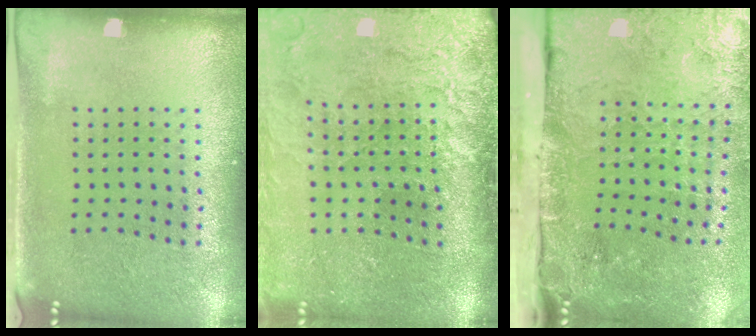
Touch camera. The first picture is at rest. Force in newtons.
{"total": 4.6, "press": 3.7, "slide": 2.8}
{"total": 4.7, "press": 3.6, "slide": 3.0}